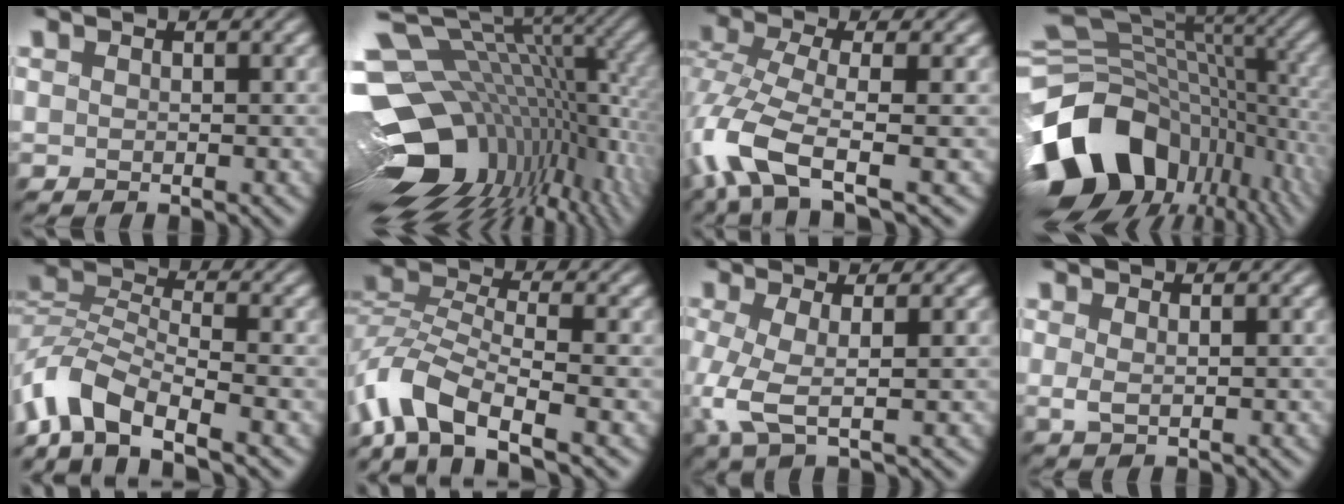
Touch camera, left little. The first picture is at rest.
{"total": 17.8, "force": [-4.9, 11.3, 12.8], "torque": [-0.222, 0.004, -0.056]}
{"total": 7.6, "force": [-3.8, 2.3, 6.1], "torque": [-0.145, 0.001, -0.083]}
{"total": 17.7, "force": [-6.6, 12.1, 11.1], "torque": [-0.243, -0.011, -0.100]}
{"total": 7.1, "force": [-5.4, 2.3, 4.0], "torque": [-0.077, 0.001, -0.110]}
{"total": 7.5, "force": [-5.1, 2.4, 4.9], "torque": [-0.105, 0.002, -0.108]}
{"total": 3.3, "force": [-1.0, 0.6, 3.1], "torque": [-0.083, -0.002, -0.017]}
{"total": 0.8, "force": [0.0, 0.1, 0.8], "torque": [-0.018, -0.003, 0.006]}